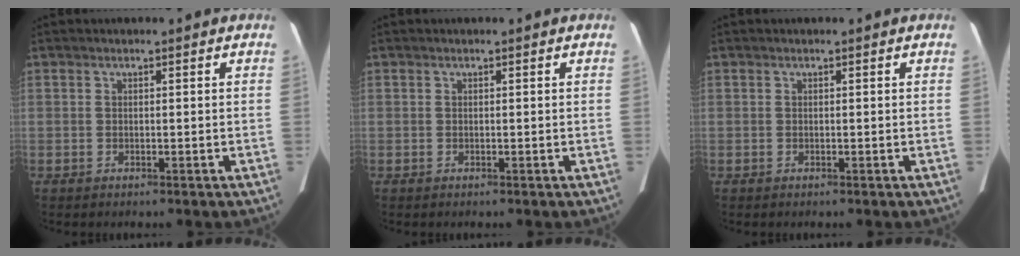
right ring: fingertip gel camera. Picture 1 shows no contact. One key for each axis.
{"total": 0.0}
{"total": 0.0}